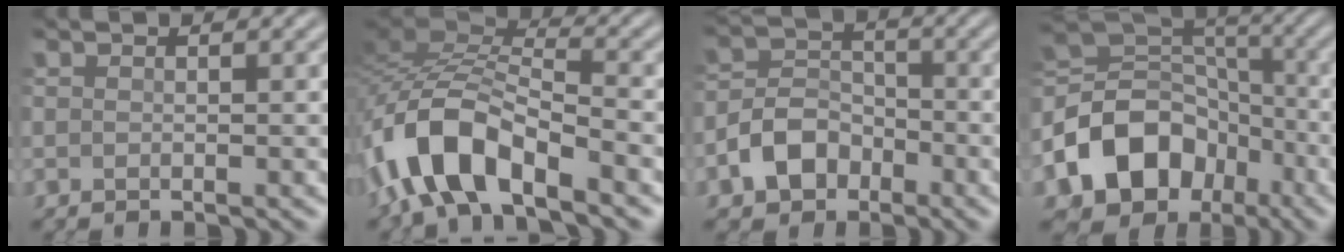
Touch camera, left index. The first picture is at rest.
{"total": 9.9, "force": [-5.7, 4.0, 6.9], "torque": [-0.131, 0.008, -0.124]}
{"total": 4.6, "force": [-2.4, 3.3, 2.2], "torque": [-0.039, 0.002, -0.050]}
{"total": 11.7, "force": [-5.1, 8.9, 5.6], "torque": [-0.115, 0.001, -0.097]}